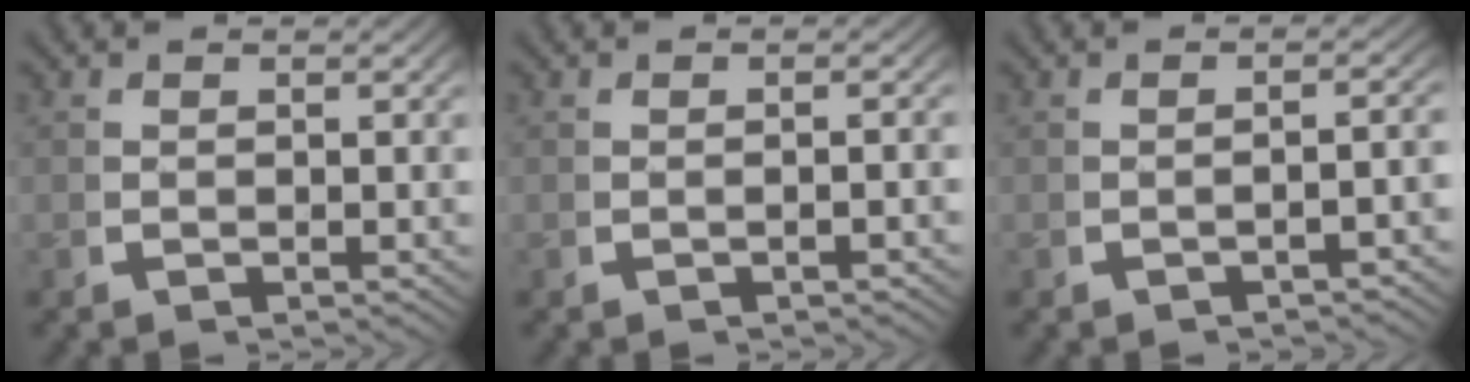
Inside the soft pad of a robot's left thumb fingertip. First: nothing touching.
{"total": 0.9, "force": [-0.6, 0.1, 0.7], "torque": [-0.014, 0.007, -0.012]}
{"total": 2.2, "force": [-1.5, 0.3, 1.6], "torque": [-0.029, 0.007, -0.021]}